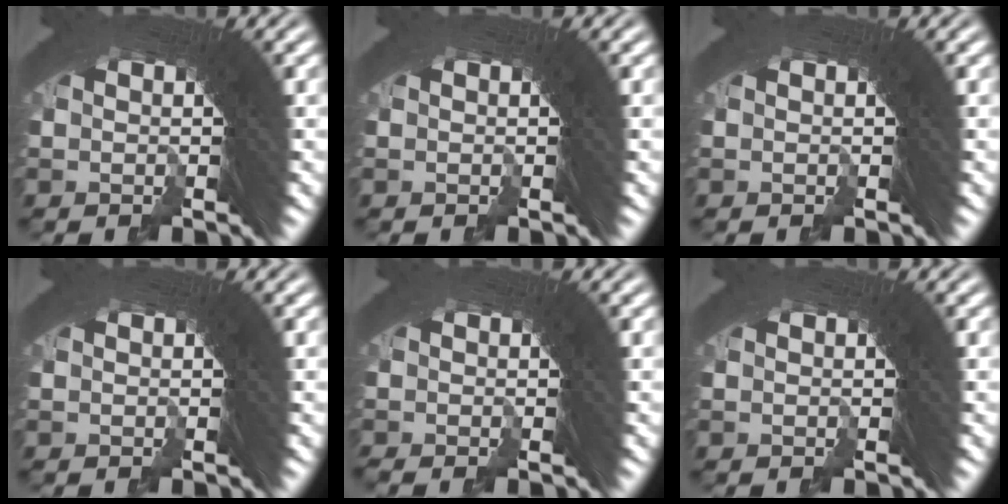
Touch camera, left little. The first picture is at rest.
{"total": 0.0}
{"total": 0.0}
{"total": 0.0}
{"total": 0.6, "force": [-0.6, 0.0, 0.1], "torque": [0.009, 0.002, -0.013]}
{"total": 0.0}